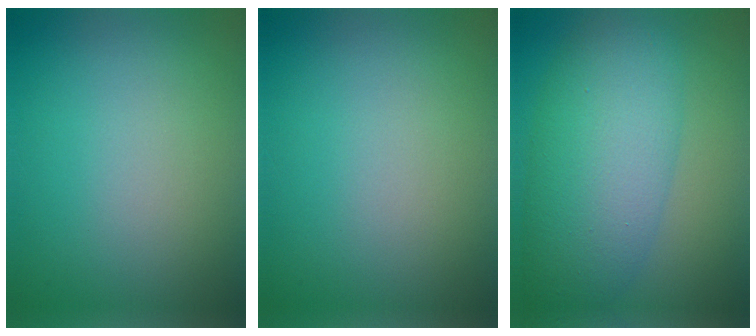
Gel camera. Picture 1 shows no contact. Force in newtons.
{"total": 0.0}
{"total": 8.6, "press": 8.6, "slide": 0.2}